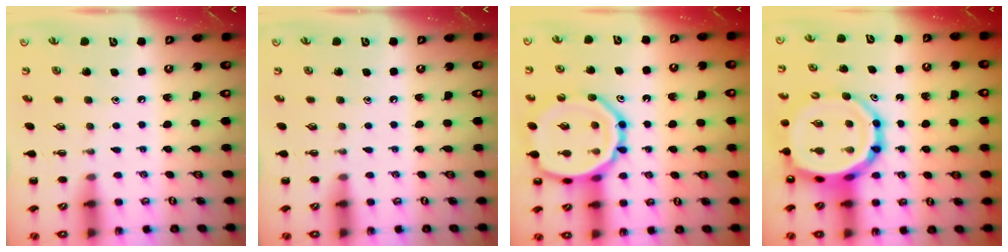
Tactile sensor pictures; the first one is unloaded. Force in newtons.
{"total": 0.0}
{"total": 19.0, "press": 18.9, "slide": 1.6}
{"total": 17.0, "press": 16.4, "slide": 4.5}